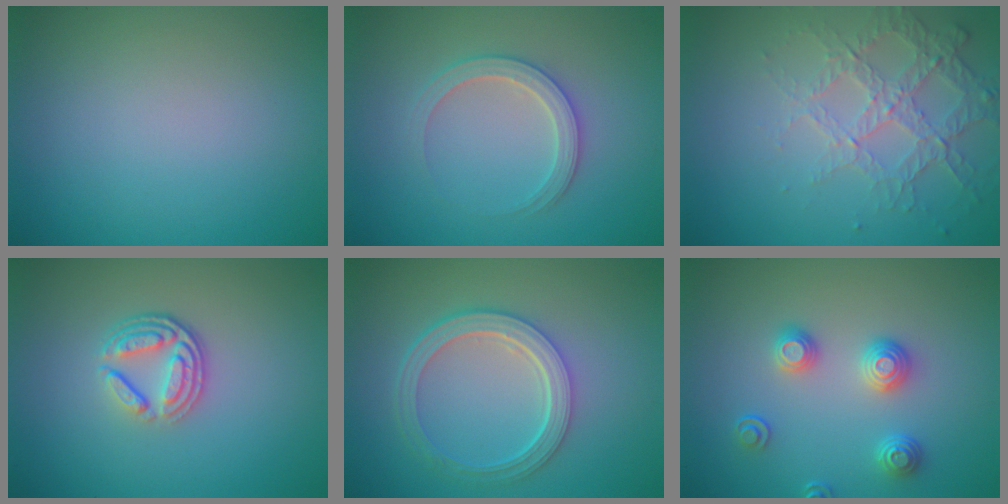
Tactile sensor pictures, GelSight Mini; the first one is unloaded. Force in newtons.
{"total": 2.8, "press": 2.7, "slide": 0.4}
{"total": 4.2, "press": 3.0, "slide": 2.9}
{"total": 3.9, "press": 2.8, "slide": 2.7}
{"total": 5.0, "press": 3.7, "slide": 3.4}
{"total": 3.0, "press": 2.6, "slide": 1.3}